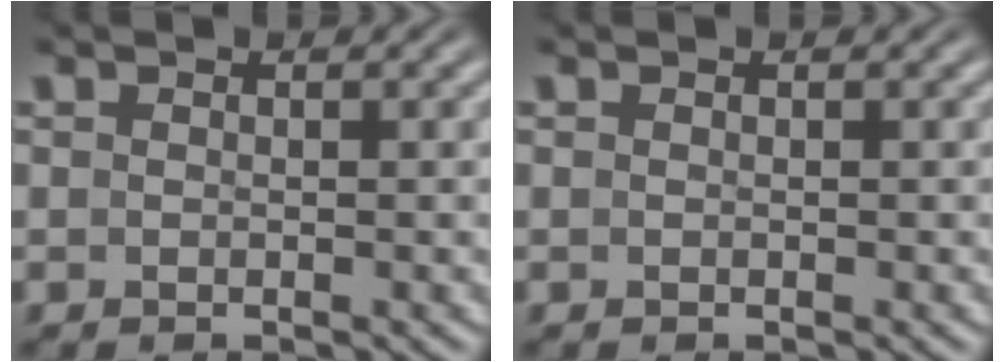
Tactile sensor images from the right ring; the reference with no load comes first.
{"total": 0.0}